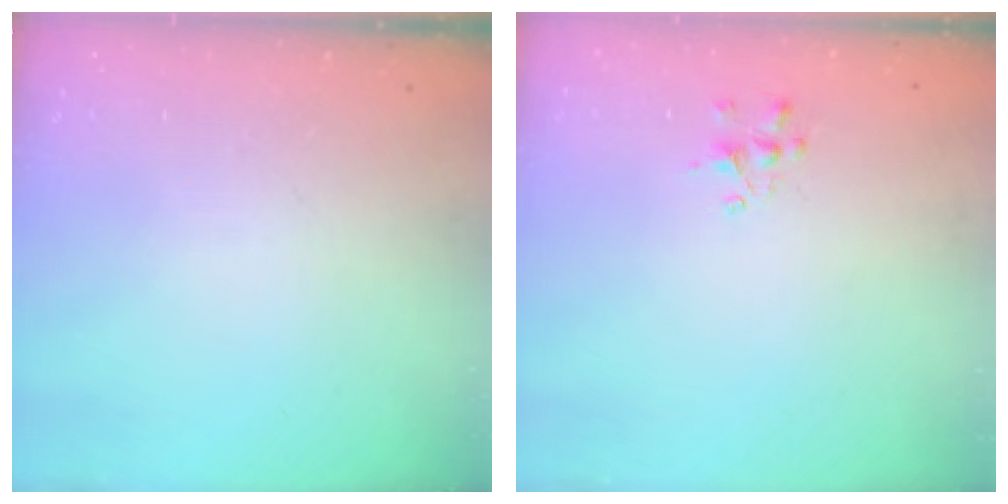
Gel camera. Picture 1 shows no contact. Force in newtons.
{"total": 1.2, "press": 1.1, "slide": 0.5}